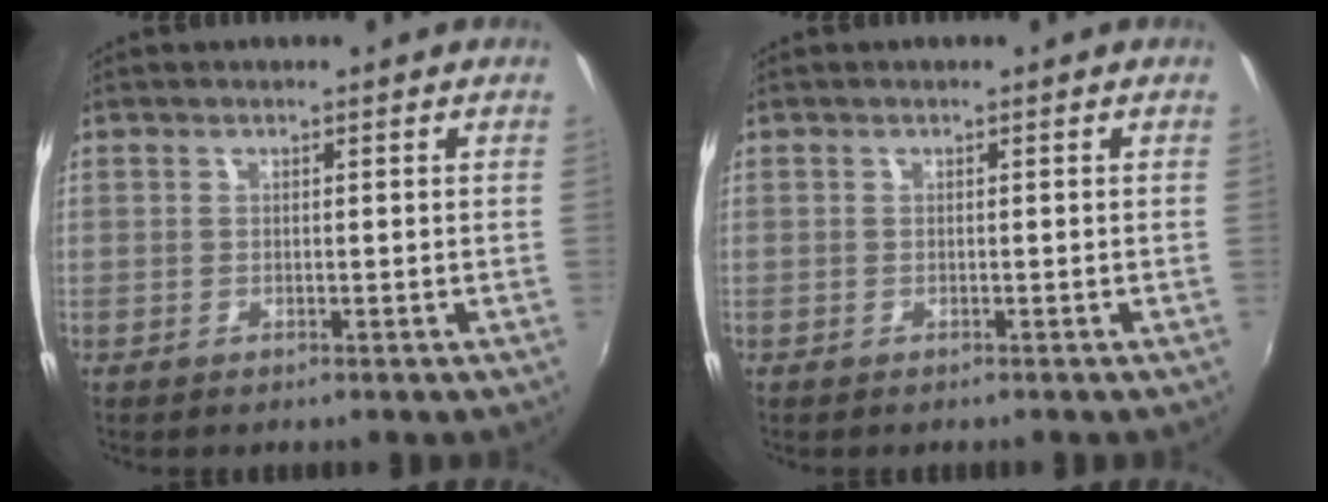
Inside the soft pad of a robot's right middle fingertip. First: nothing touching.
{"total": 0.0}